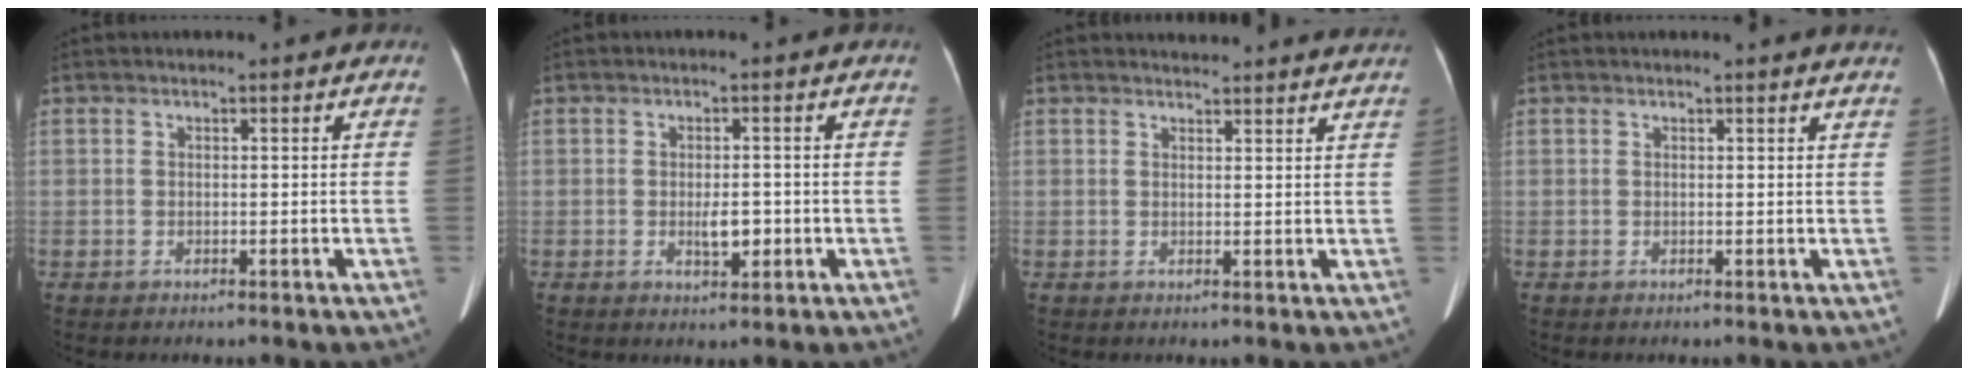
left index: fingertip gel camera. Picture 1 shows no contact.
{"total": 3.0, "force": [-0.7, 1.2, 2.7], "torque": [-0.048, -0.001, -0.006]}
{"total": 7.3, "force": [7.3, 0.1, 1.0], "torque": [-0.008, 0.003, 0.069]}
{"total": 2.0, "force": [1.9, -0.3, 0.5], "torque": [-0.015, -0.007, 0.010]}